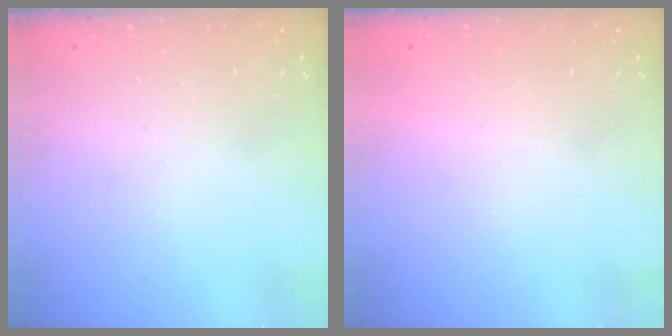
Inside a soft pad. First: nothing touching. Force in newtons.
{"total": 1.5, "press": 1.5, "slide": 0.1}